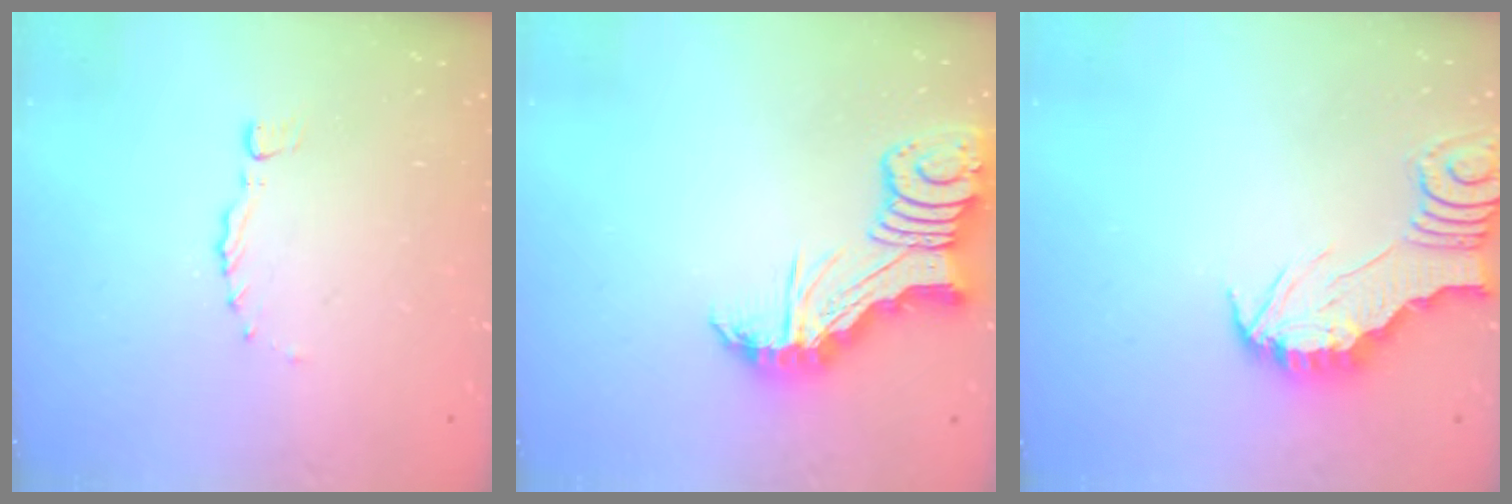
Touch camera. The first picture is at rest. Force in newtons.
{"total": 9.0, "press": 9.0, "slide": 0.9}
{"total": 2.5, "press": 2.5, "slide": 0.2}